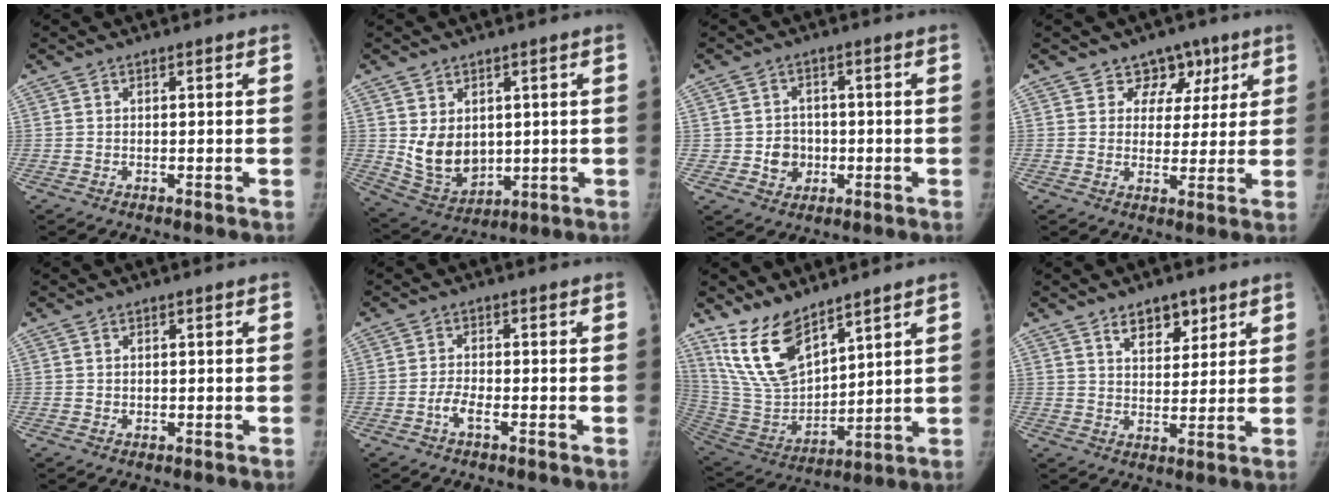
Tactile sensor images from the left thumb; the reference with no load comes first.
{"total": 9.8, "force": [1.2, 7.6, 6.1], "torque": [-0.072, -0.022, 0.049]}
{"total": 5.4, "force": [-1.1, 4.9, 1.9], "torque": [-0.001, 0.010, -0.014]}
{"total": 6.6, "force": [3.8, 5.3, 1.2], "torque": [0.032, -0.013, 0.055]}
{"total": 0.5, "force": [0.0, 0.5, 0.0], "torque": [0.006, 0.001, 0.001]}
{"total": 2.7, "force": [-1.5, 1.0, 2.0], "torque": [-0.041, 0.011, -0.032]}
{"total": 15.2, "force": [10.8, 6.6, 8.3], "torque": [-0.123, -0.065, 0.233]}
{"total": 6.7, "force": [4.2, 3.9, 3.6], "torque": [-0.020, -0.026, 0.069]}